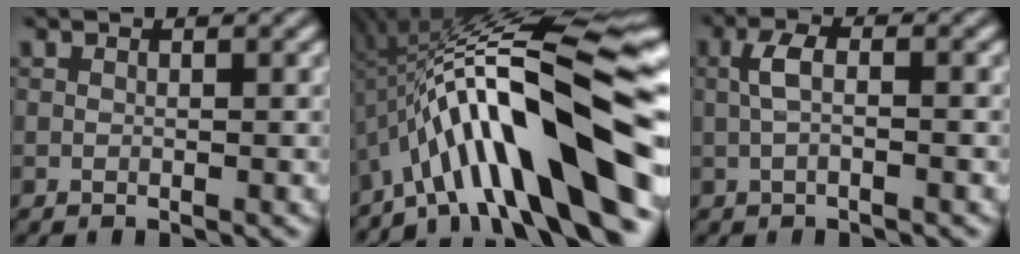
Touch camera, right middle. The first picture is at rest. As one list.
[{"total": 15.6, "force": [-4.7, 3.5, 14.5], "torque": [-0.205, 0.048, -0.070]}, {"total": 1.9, "force": [-0.2, 0.5, 1.8], "torque": [-0.040, 0.011, -0.002]}]